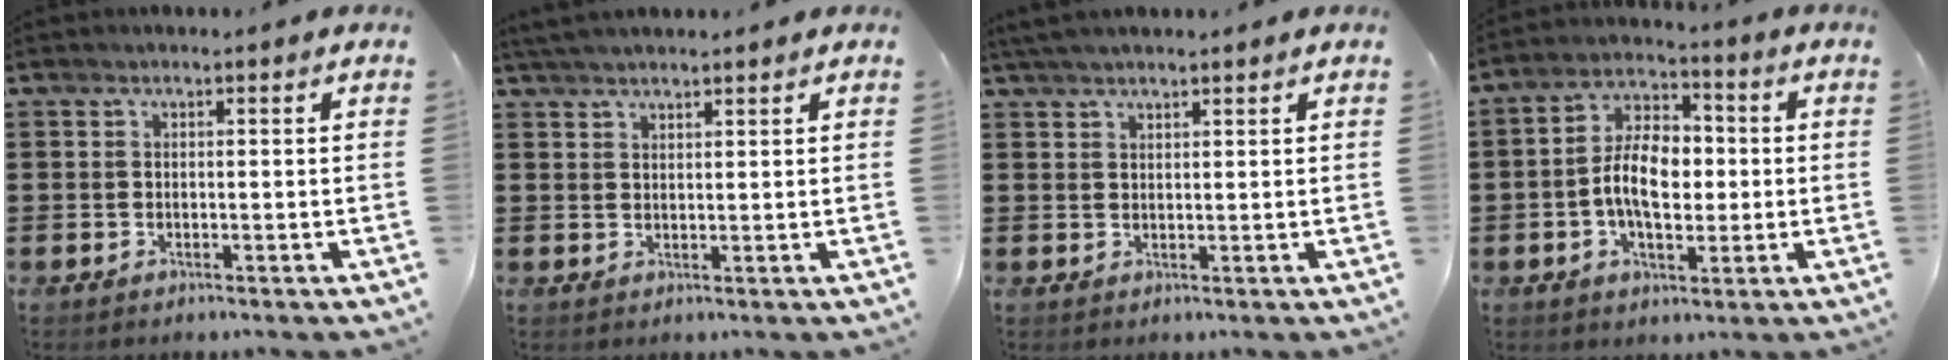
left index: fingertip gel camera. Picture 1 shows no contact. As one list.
[{"total": 2.4, "force": [2.2, 0.2, 0.9], "torque": [-0.022, 0.004, 0.043]}, {"total": 2.1, "force": [1.9, 0.1, 1.0], "torque": [-0.022, 0.002, 0.036]}, {"total": 8.7, "force": [-0.8, 4.9, 7.1], "torque": [-0.144, 0.006, -0.021]}]